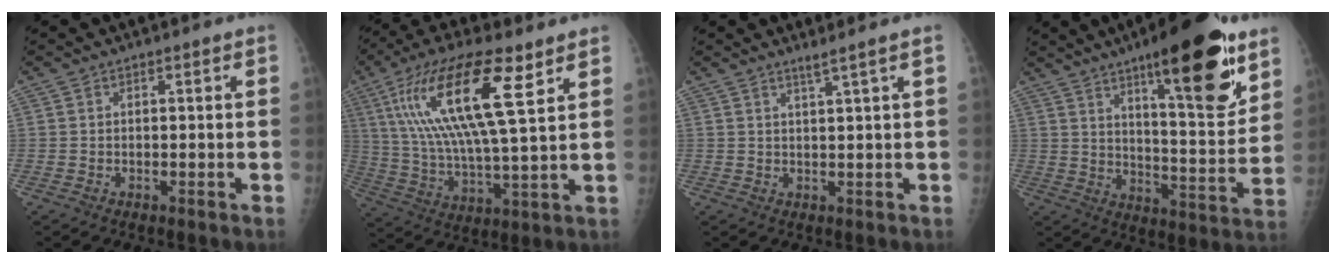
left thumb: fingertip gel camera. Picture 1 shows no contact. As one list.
[{"total": 20.3, "force": [8.6, 4.8, 17.8], "torque": [-0.347, -0.017, 0.152]}, {"total": 2.2, "force": [1.4, -1.0, 1.3], "torque": [-0.034, -0.019, 0.032]}, {"total": 21.7, "force": [12.6, 5.5, 16.8], "torque": [-0.214, -0.069, 0.192]}]